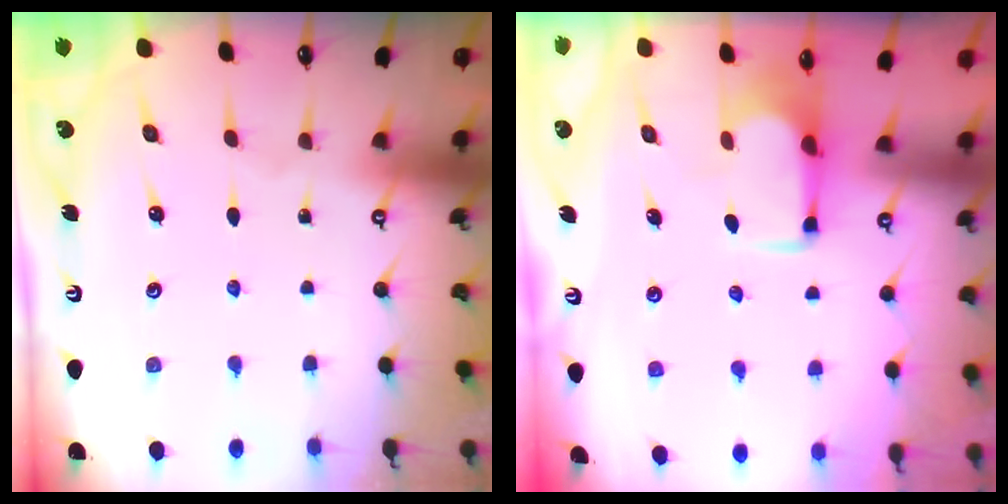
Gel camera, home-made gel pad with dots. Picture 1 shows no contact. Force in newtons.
{"total": 1.9, "press": 1.7, "slide": 0.8}